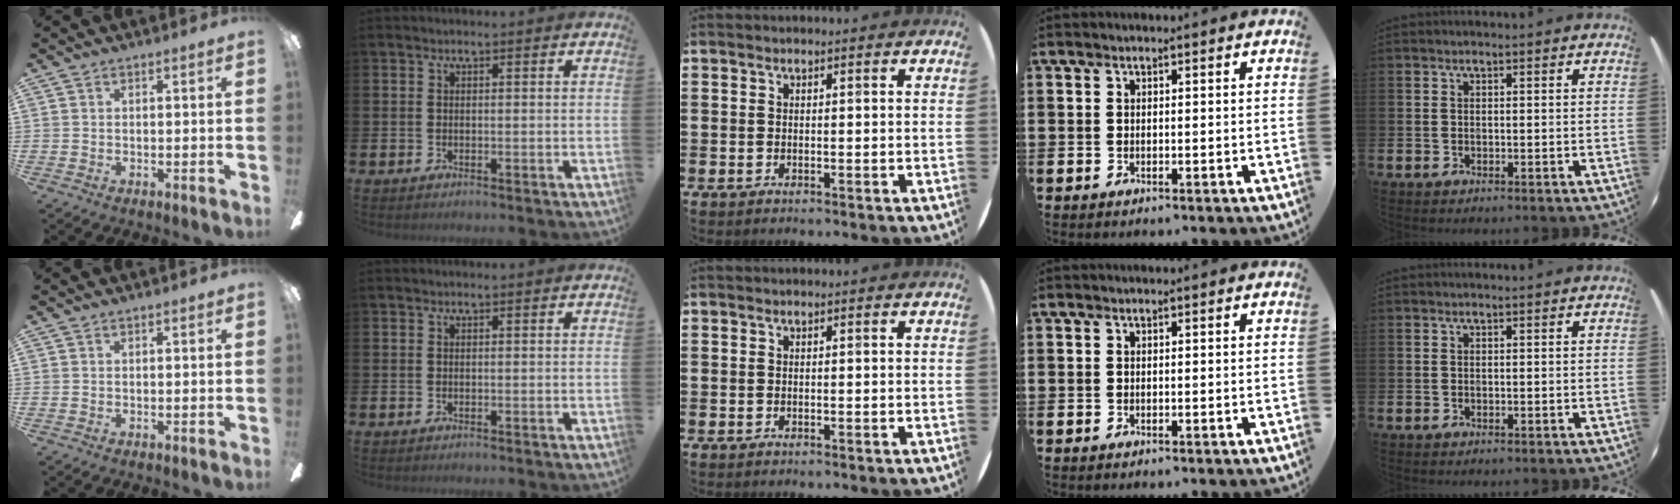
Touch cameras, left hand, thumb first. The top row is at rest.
{}